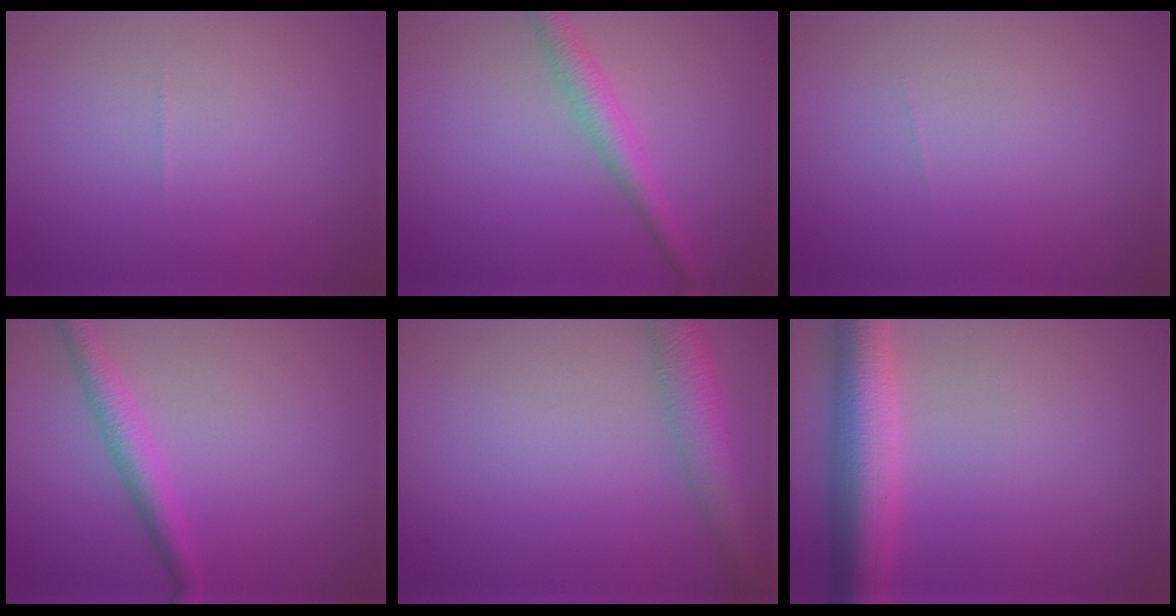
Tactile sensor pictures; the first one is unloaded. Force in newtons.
{"total": 2.9, "press": 2.9, "slide": 0.1}
{"total": 0.0}
{"total": 2.9, "press": 2.9, "slide": 0.1}
{"total": 4.9, "press": 4.9, "slide": 0.2}
{"total": 6.9, "press": 6.9, "slide": 0.2}